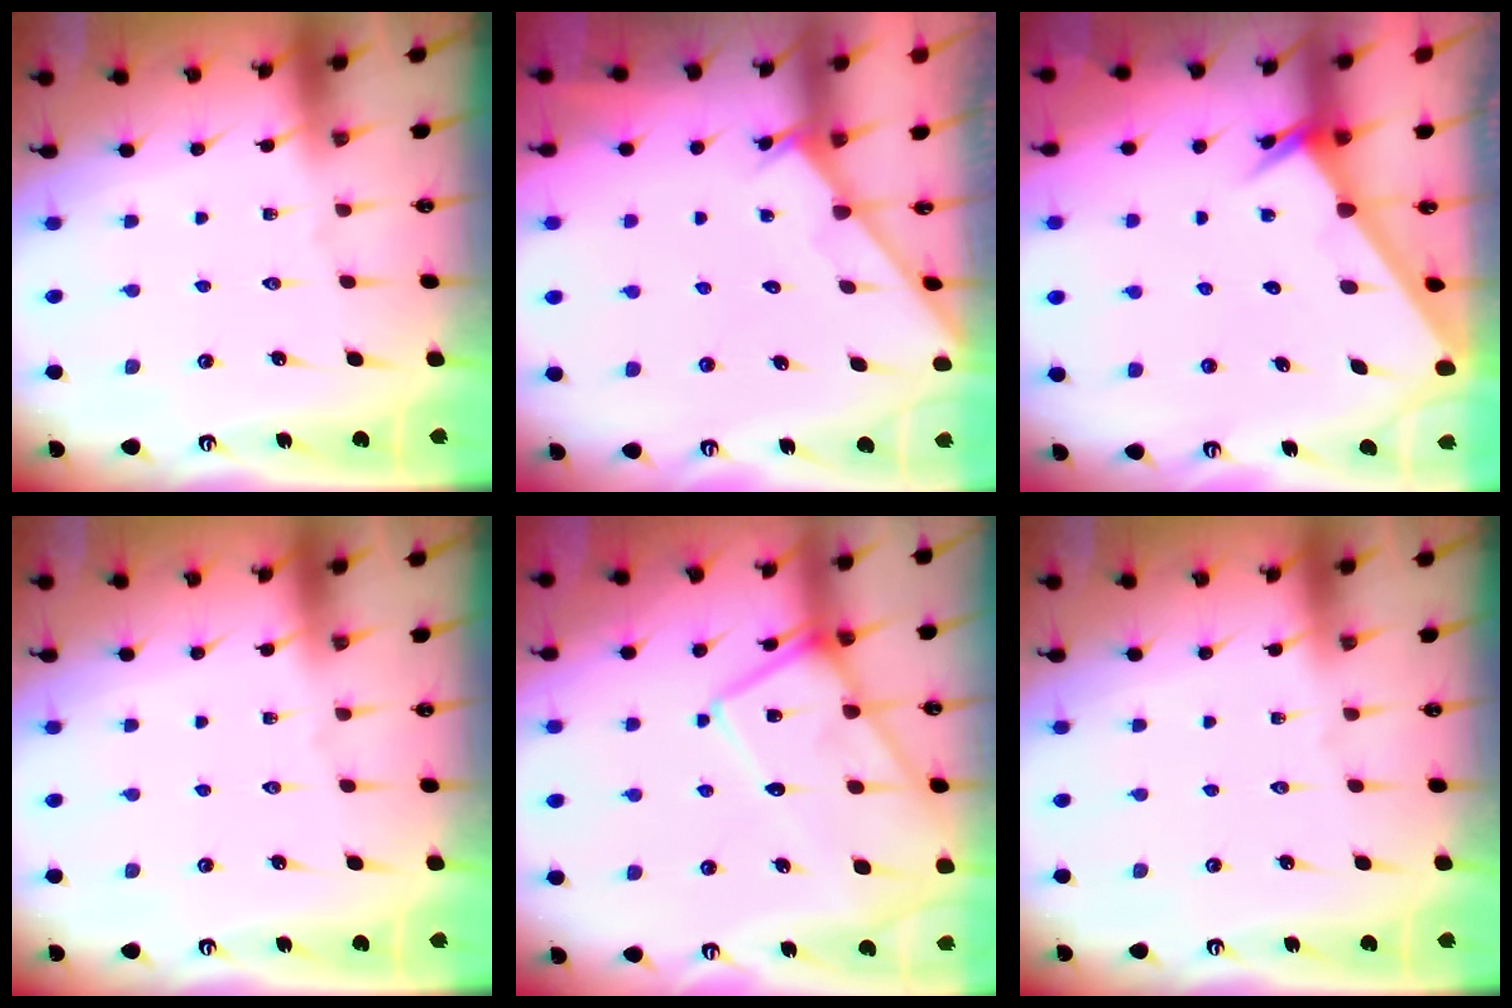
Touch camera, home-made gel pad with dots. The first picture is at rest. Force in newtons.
{"total": 2.2, "press": 2.2, "slide": 0.2}
{"total": 2.6, "press": 2.6, "slide": 0.1}
{"total": 0.0}
{"total": 14.6, "press": 14.6, "slide": 1.2}
{"total": 0.0}